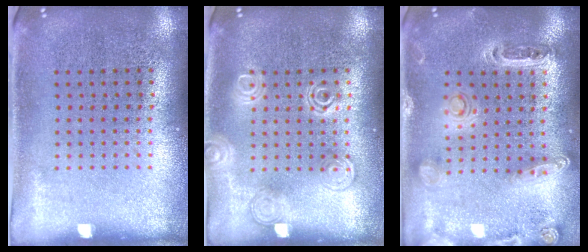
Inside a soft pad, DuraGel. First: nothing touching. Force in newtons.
{"total": 2.3, "press": 2.2, "slide": 0.3}
{"total": 1.3, "press": 1.3, "slide": 0.3}